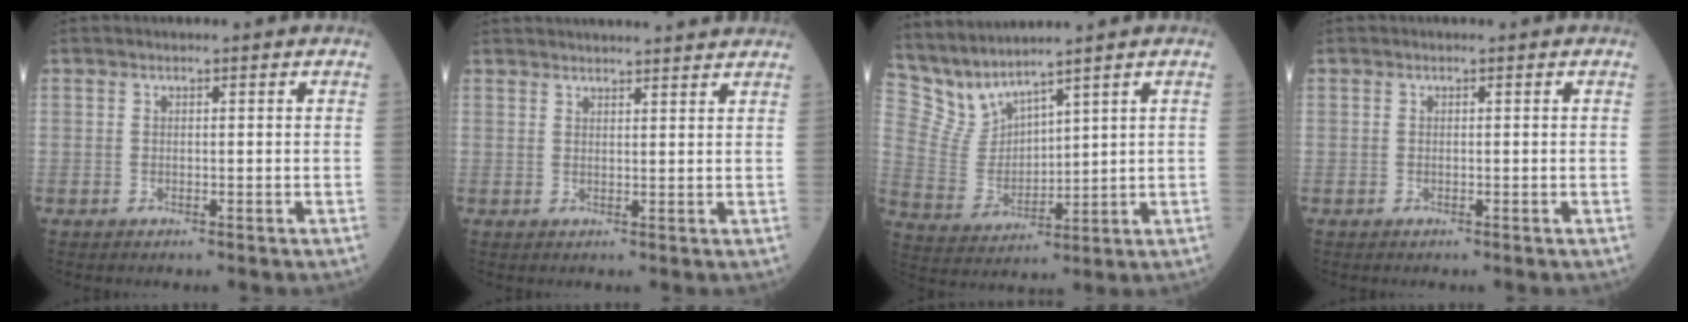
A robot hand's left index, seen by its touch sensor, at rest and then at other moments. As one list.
[{"total": 13.0, "force": [12.4, 0.9, 4.0], "torque": [-0.054, 0.034, 0.157]}, {"total": 6.5, "force": [6.4, -0.3, 1.2], "torque": [-0.053, -0.001, 0.154]}, {"total": 0.0}]